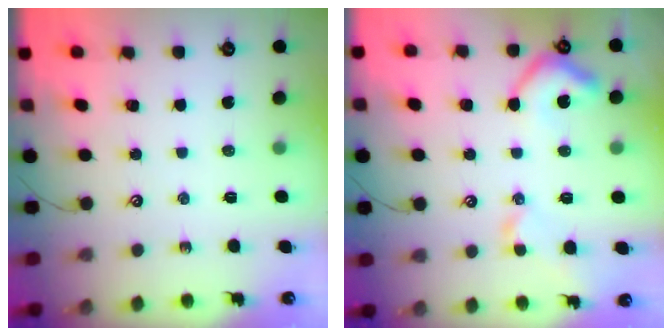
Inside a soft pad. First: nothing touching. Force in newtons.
{"total": 7.5, "press": 7.4, "slide": 1.2}